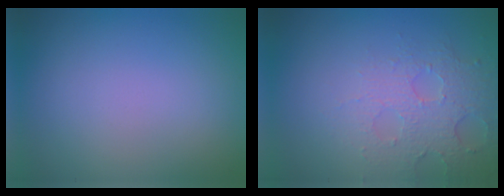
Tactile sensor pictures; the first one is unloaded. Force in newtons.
{"total": 3.6, "press": 3.2, "slide": 1.8}